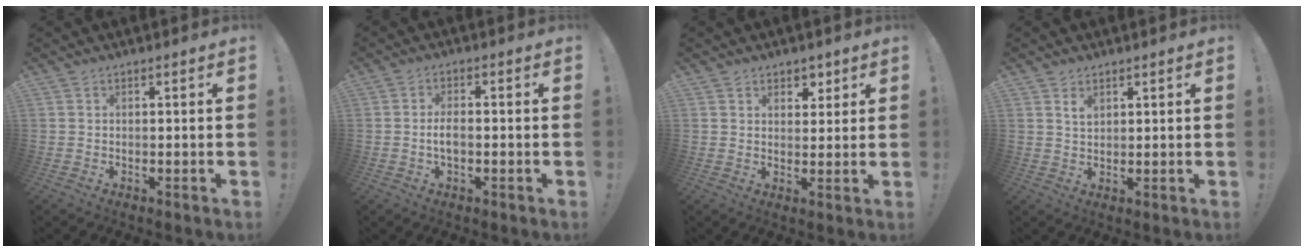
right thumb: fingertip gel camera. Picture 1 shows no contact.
{"total": 3.9, "force": [-0.9, 1.7, 3.3], "torque": [-0.065, 0.005, -0.018]}
{"total": 4.3, "force": [2.5, 3.3, 1.0], "torque": [-0.002, -0.015, 0.043]}
{"total": 2.7, "force": [1.7, 1.6, 1.4], "torque": [-0.020, -0.007, 0.029]}